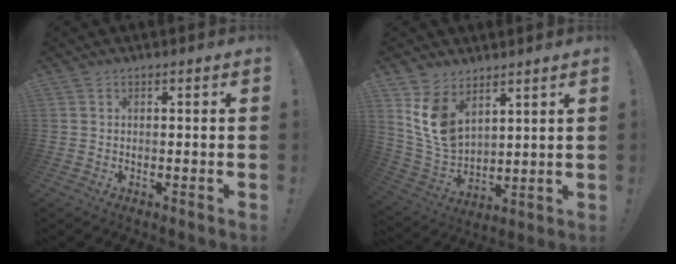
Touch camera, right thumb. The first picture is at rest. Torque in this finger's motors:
{"motor_torque": [0.16, 0.30, 0.17, 0.35, 0.10]}